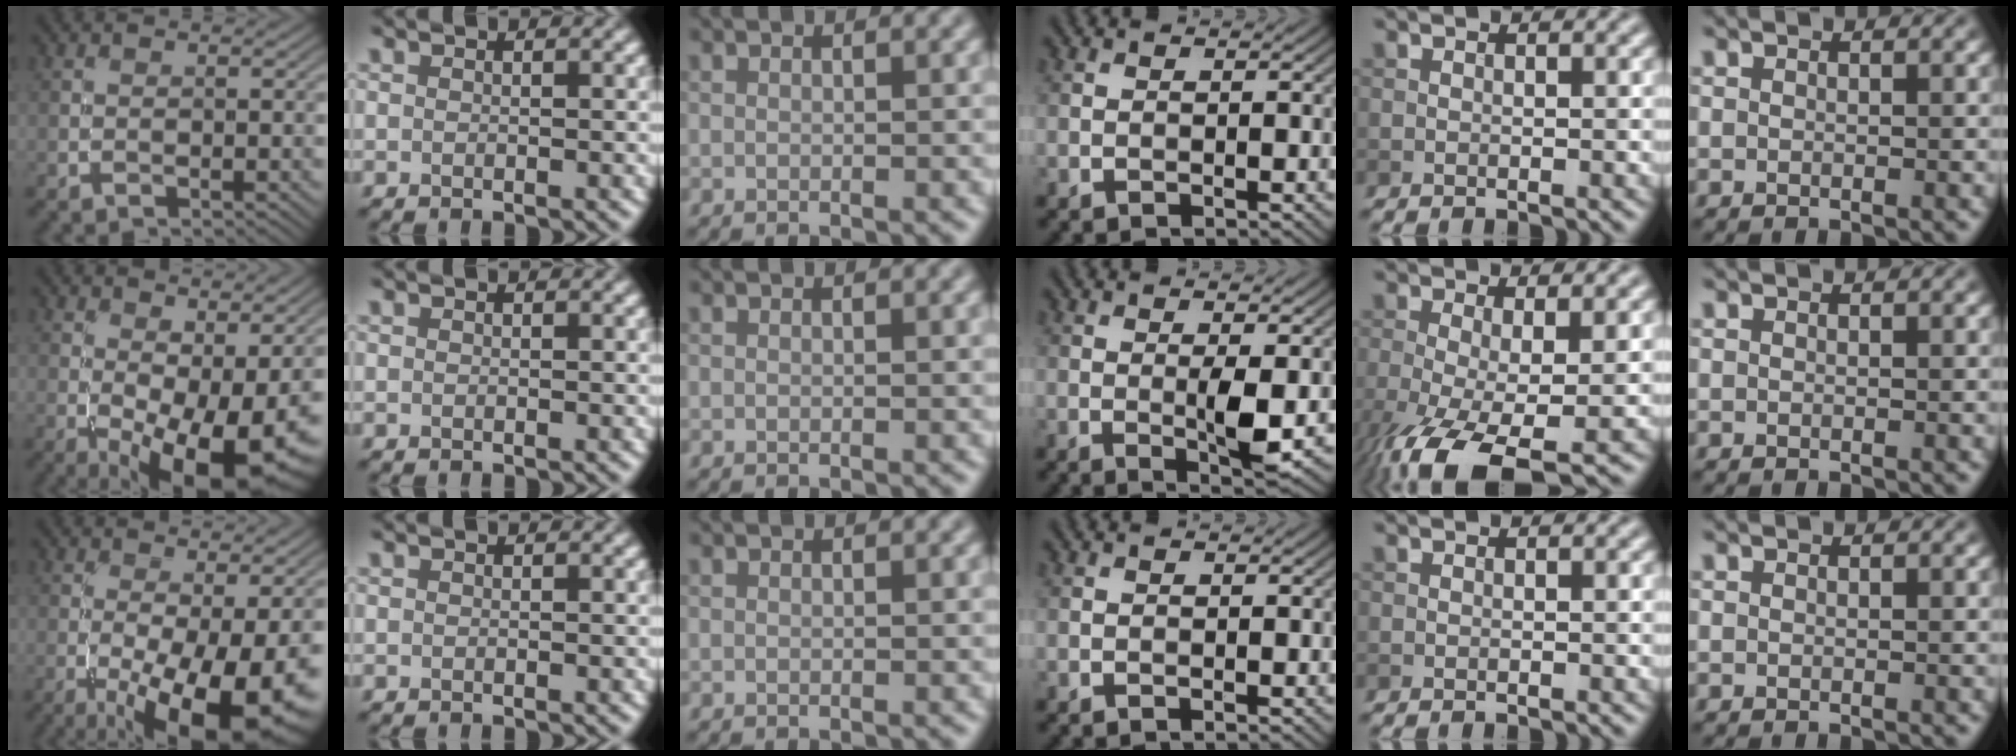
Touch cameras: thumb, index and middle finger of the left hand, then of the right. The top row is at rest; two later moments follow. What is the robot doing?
{"motion": "screw", "object": "medicine bottle"}